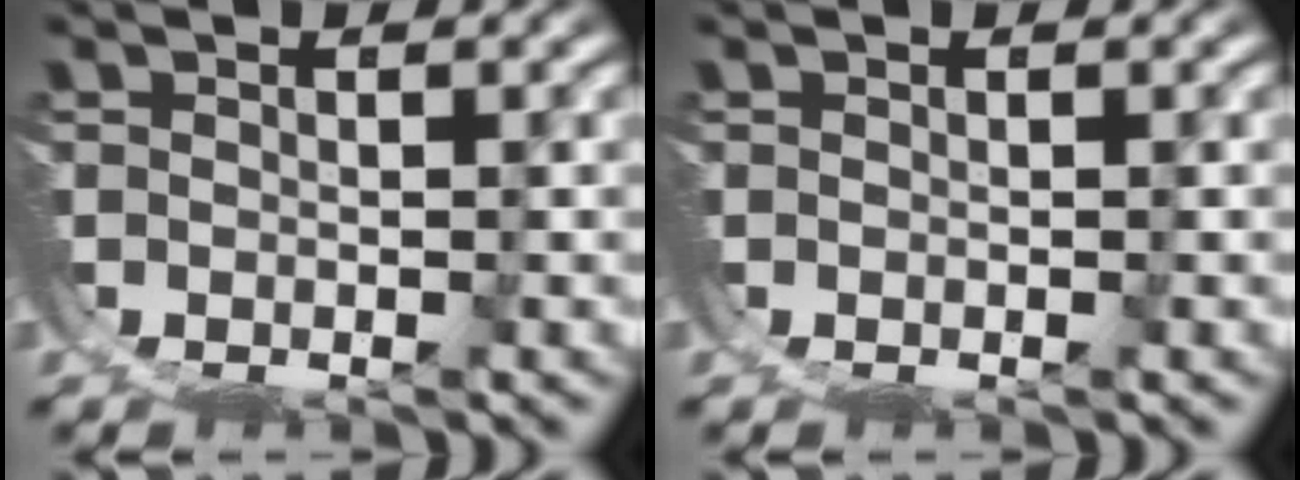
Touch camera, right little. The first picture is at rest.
{"total": 0.0}